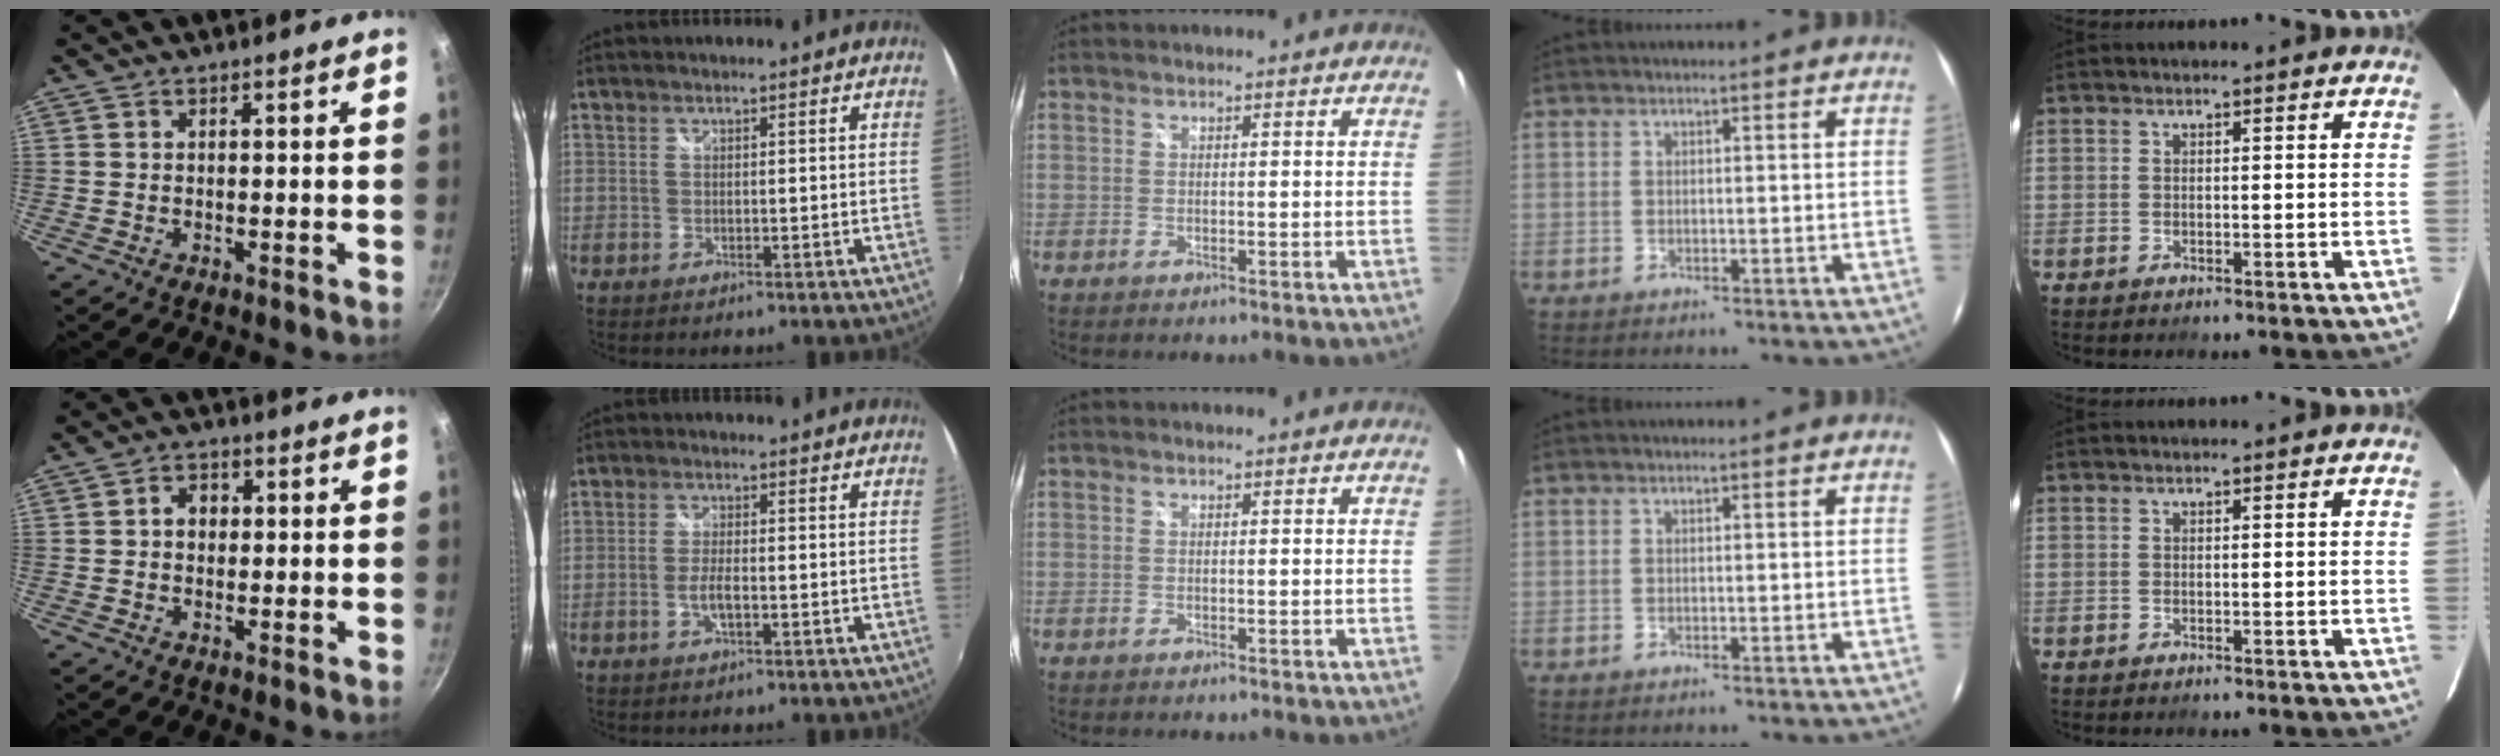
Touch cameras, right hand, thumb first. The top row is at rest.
{"thumb": {"total": 3.7, "force": [0.3, 3.0, 2.1], "torque": [-0.014, 0.007, 0.000]}, "index": {"total": 3.3, "force": [-1.3, 0.9, 3.0], "torque": [-0.067, 0.000, -0.024]}}